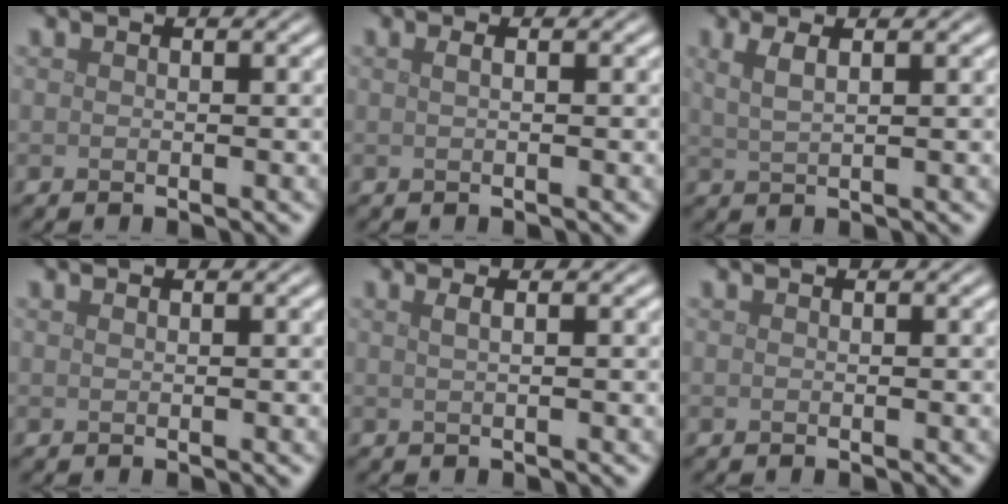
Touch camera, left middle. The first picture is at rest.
{"total": 1.1, "force": [0.3, 0.5, 1.0], "torque": [-0.011, 0.000, -0.002]}
{"total": 2.4, "force": [1.0, 0.8, 2.0], "torque": [-0.032, 0.005, 0.017]}
{"total": 0.0}
{"total": 1.8, "force": [0.7, 0.8, 1.4], "torque": [-0.011, -0.001, -0.002]}
{"total": 0.0}